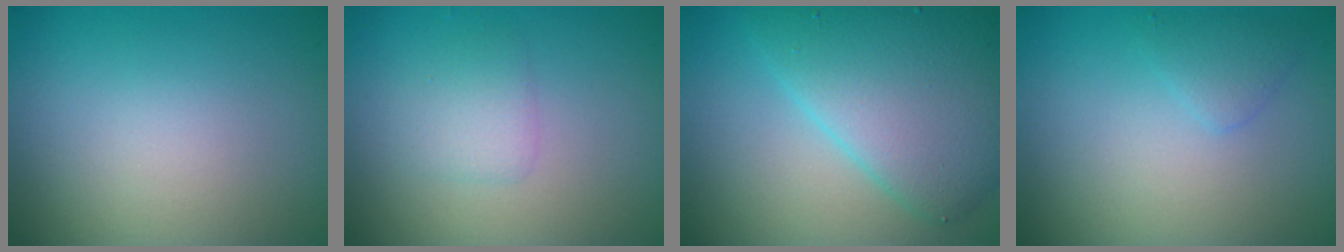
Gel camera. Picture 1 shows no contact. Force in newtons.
{"total": 1.7, "press": 1.7, "slide": 0.0}
{"total": 7.9, "press": 7.9, "slide": 0.4}
{"total": 1.3, "press": 1.3, "slide": 0.1}